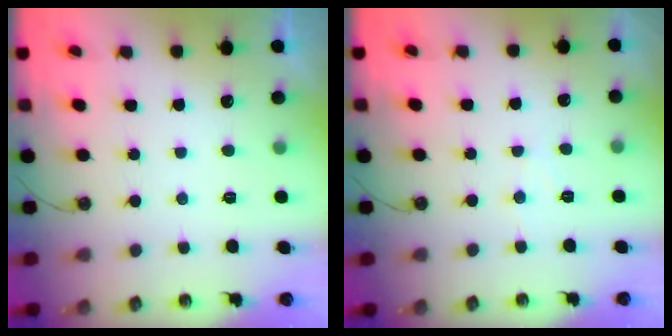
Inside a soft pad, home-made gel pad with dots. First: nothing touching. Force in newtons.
{"total": 3.9, "press": 3.9, "slide": 0.4}